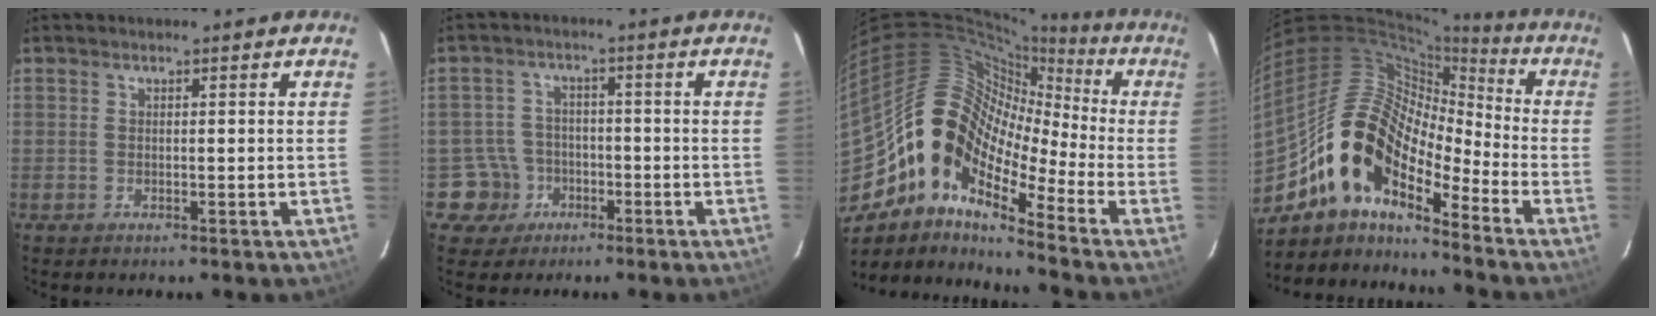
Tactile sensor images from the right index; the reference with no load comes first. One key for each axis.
{"total": 6.0, "fx": -2.6, "fy": 5.4, "fz": -0.2, "tx": -0.010, "ty": 0.026, "tz": -0.042}
{"total": 15.4, "fx": -7.0, "fy": 8.7, "fz": 10.7, "tx": -0.180, "ty": 0.010, "tz": -0.156}
{"total": 16.1, "fx": -10.7, "fy": 6.9, "fz": 9.8, "tx": -0.170, "ty": 0.006, "tz": -0.221}